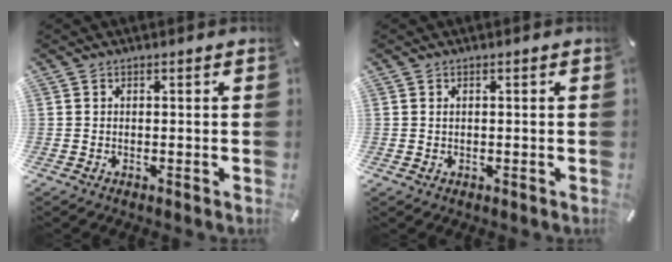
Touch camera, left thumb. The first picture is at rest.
{"total": 0.7, "force": [0.1, 0.5, 0.4], "torque": [-0.009, 0.002, 0.002]}